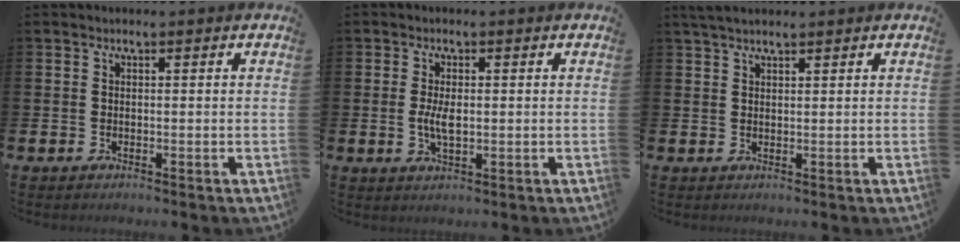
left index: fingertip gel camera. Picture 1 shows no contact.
{"total": 3.3, "force": [0.2, 1.4, 3.0], "torque": [-0.042, -0.004, 0.001]}
{"total": 2.5, "force": [2.2, 0.6, 1.0], "torque": [-0.015, -0.001, 0.040]}